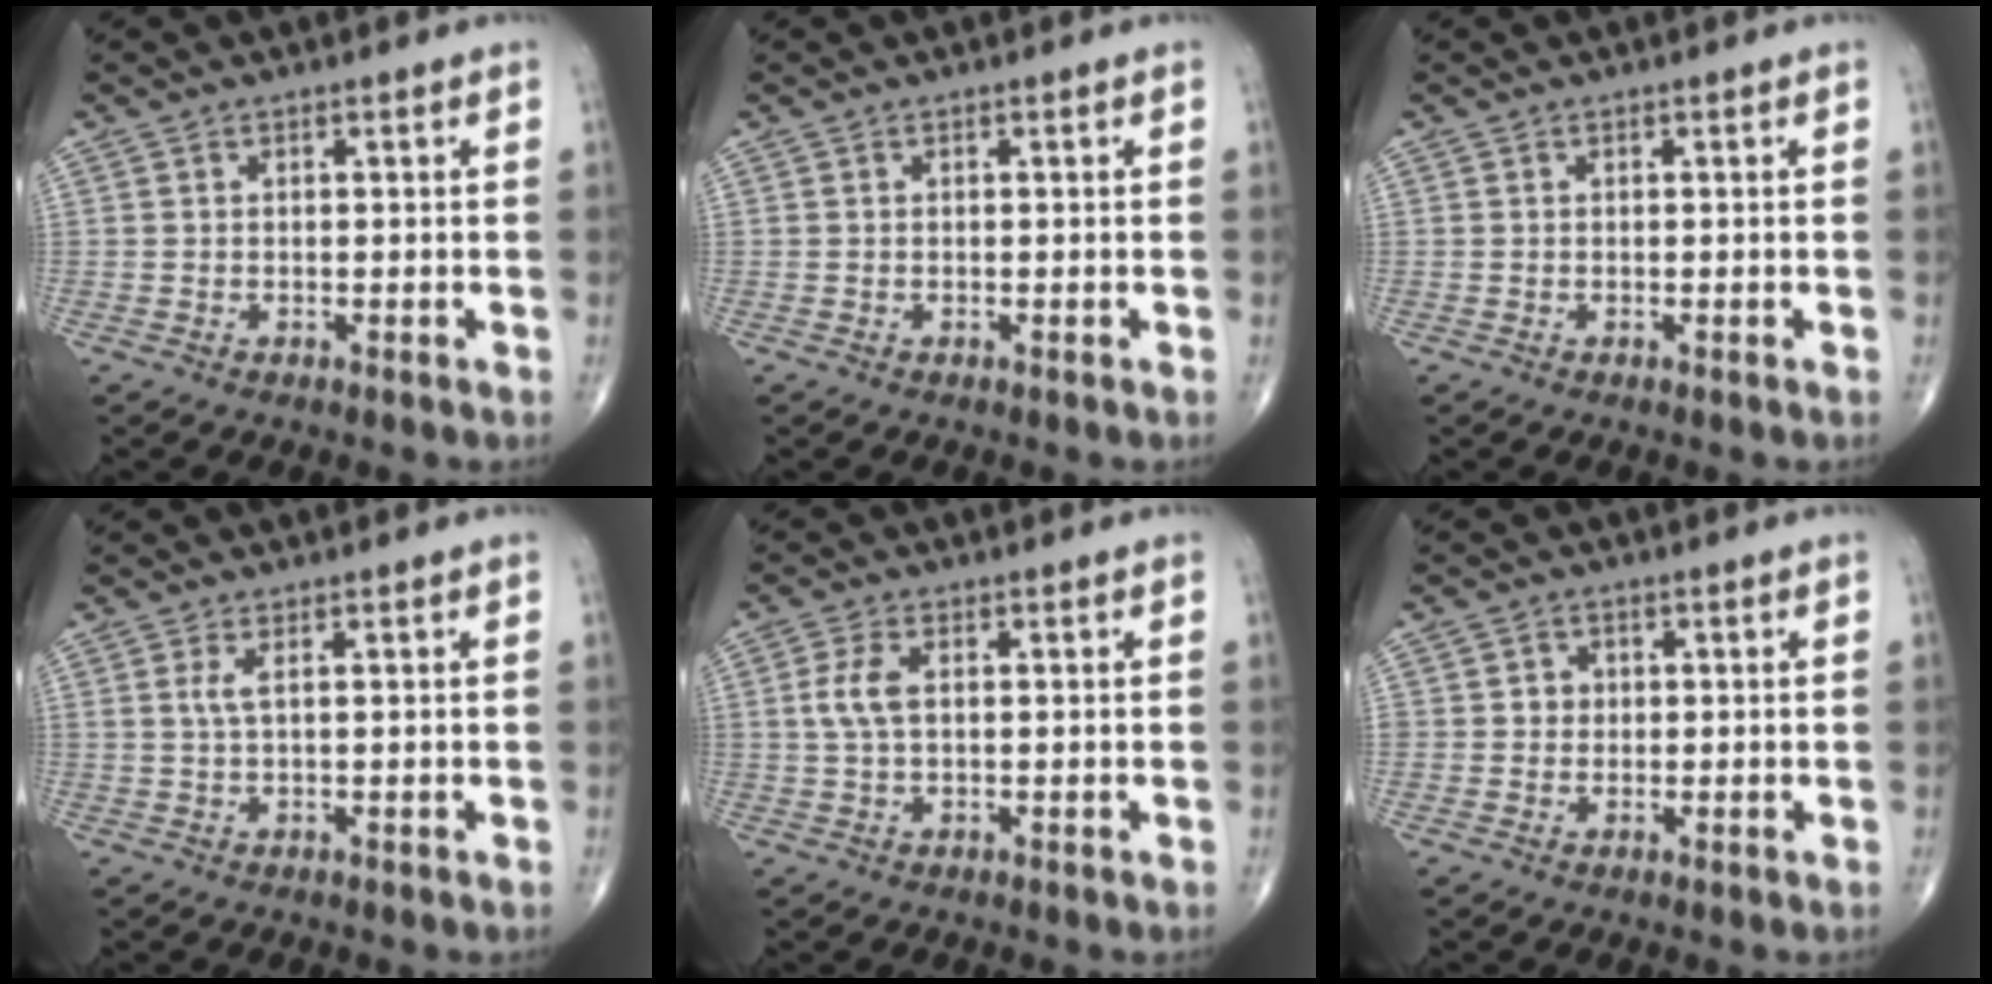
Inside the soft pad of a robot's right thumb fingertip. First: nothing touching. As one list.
[{"total": 0.0}, {"total": 0.0}, {"total": 1.8, "force": [0.6, 0.3, 1.7], "torque": [-0.048, 0.003, 0.017]}, {"total": 4.3, "force": [0.5, 2.2, 3.7], "torque": [-0.092, 0.006, 0.009]}, {"total": 2.5, "force": [0.2, 2.3, 0.8], "torque": [0.005, 0.005, 0.002]}]